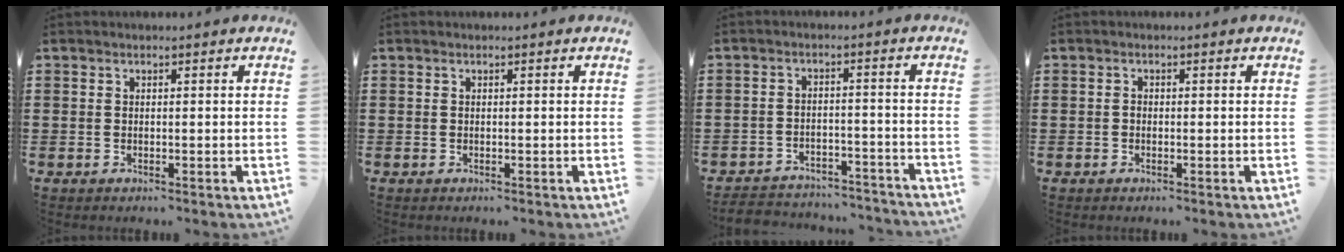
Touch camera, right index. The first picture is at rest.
{"total": 0.0}
{"total": 3.5, "force": [-3.4, 0.6, 0.2], "torque": [-0.008, 0.007, -0.072]}
{"total": 0.7, "force": [-0.4, 0.5, 0.4], "torque": [-0.009, 0.000, -0.007]}